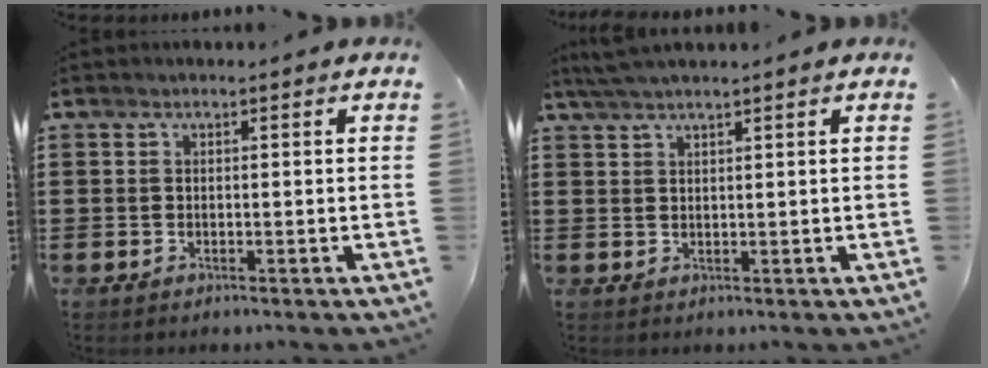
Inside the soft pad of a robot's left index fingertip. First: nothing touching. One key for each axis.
{"total": 2.3, "fx": 2.0, "fy": -0.1, "fz": 1.2, "tx": -0.028, "ty": 0.002, "tz": 0.037}